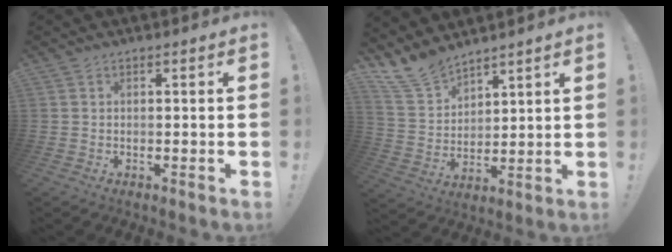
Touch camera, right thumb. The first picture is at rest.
{"total": 11.1, "force": [9.8, 4.4, 2.6], "torque": [-0.071, -0.068, 0.193]}